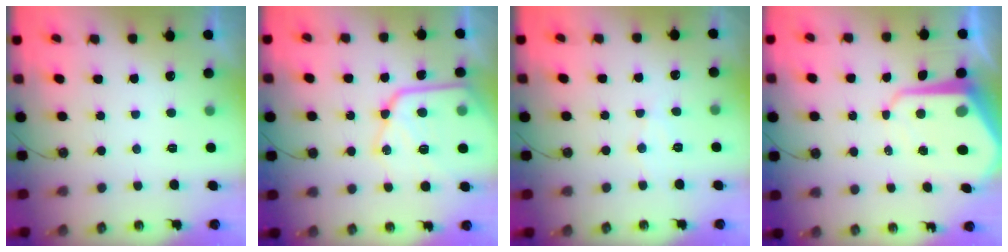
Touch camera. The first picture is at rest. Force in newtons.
{"total": 18.2, "press": 18.2, "slide": 1.7}
{"total": 5.9, "press": 5.9, "slide": 0.2}
{"total": 11.2, "press": 11.1, "slide": 1.0}